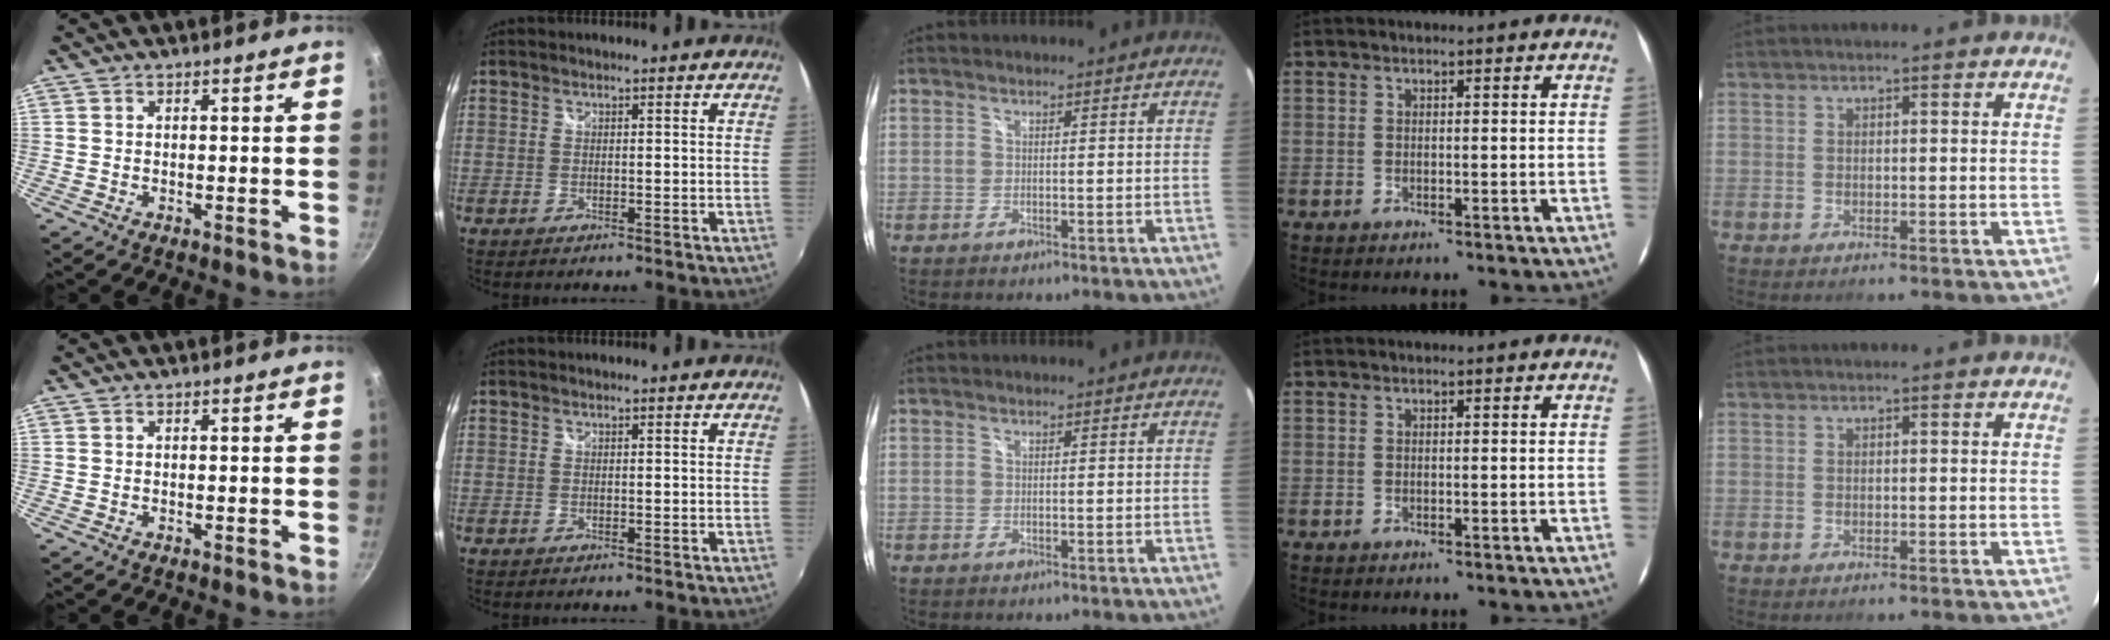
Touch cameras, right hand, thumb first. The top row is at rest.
{}